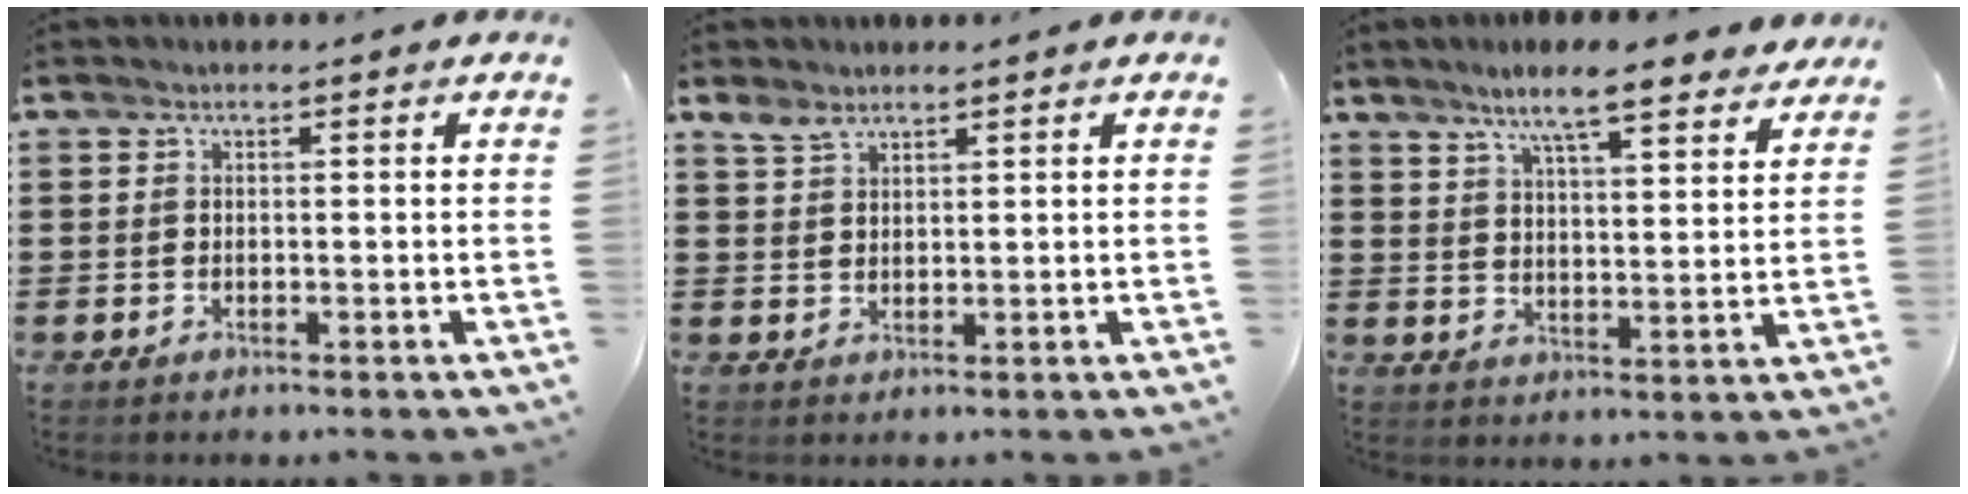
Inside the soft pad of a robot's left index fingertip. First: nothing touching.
{"total": 2.6, "force": [2.1, 1.2, 1.0], "torque": [-0.024, 0.002, 0.040]}
{"total": 7.8, "force": [6.5, 0.9, 4.3], "torque": [-0.089, -0.024, 0.109]}